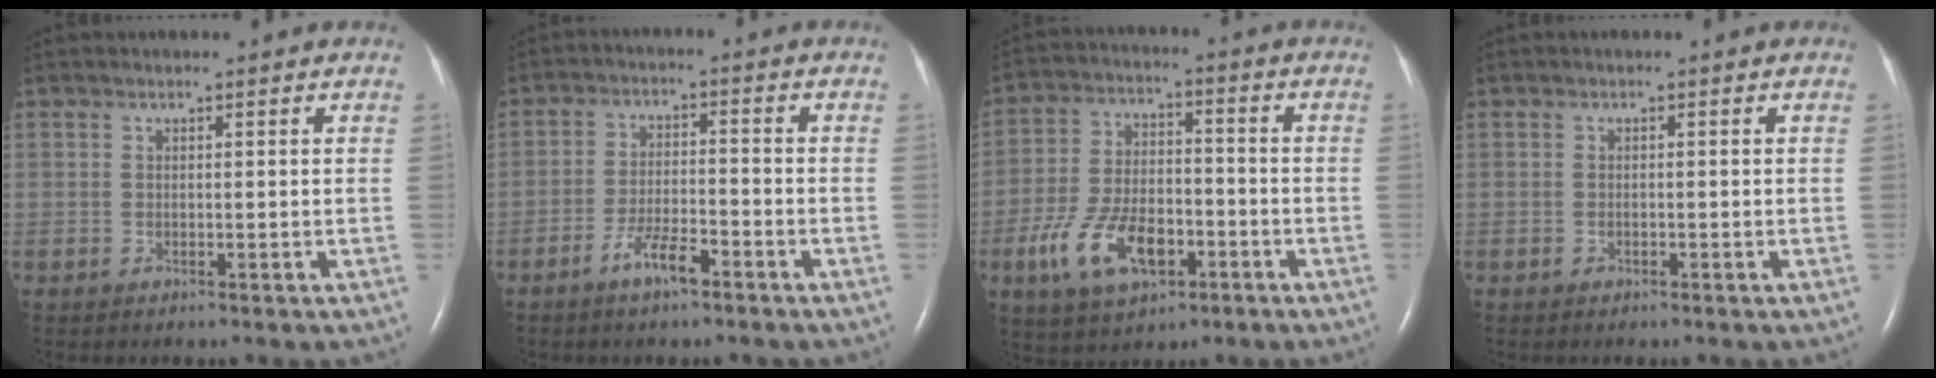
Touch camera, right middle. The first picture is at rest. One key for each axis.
{"total": 5.1, "fx": -3.4, "fy": 0.9, "fz": 3.6, "tx": -0.070, "ty": -0.001, "tz": -0.062}
{"total": 11.7, "fx": -5.0, "fy": 5.8, "fz": 8.8, "tx": -0.189, "ty": 0.002, "tz": -0.083}
{"total": 0.0}